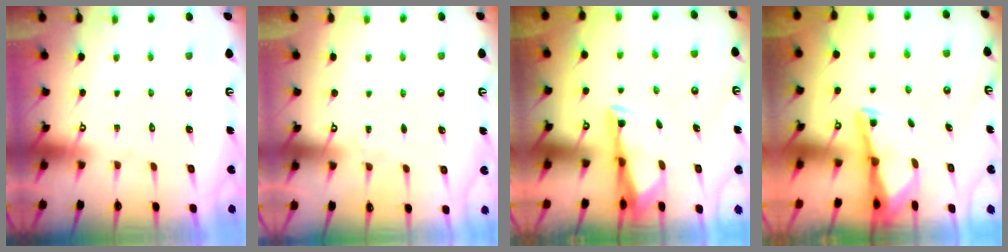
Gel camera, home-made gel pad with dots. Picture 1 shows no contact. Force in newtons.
{"total": 3.2, "press": 3.2, "slide": 0.4}
{"total": 3.3, "press": 3.2, "slide": 0.9}
{"total": 3.0, "press": 3.0, "slide": 0.3}